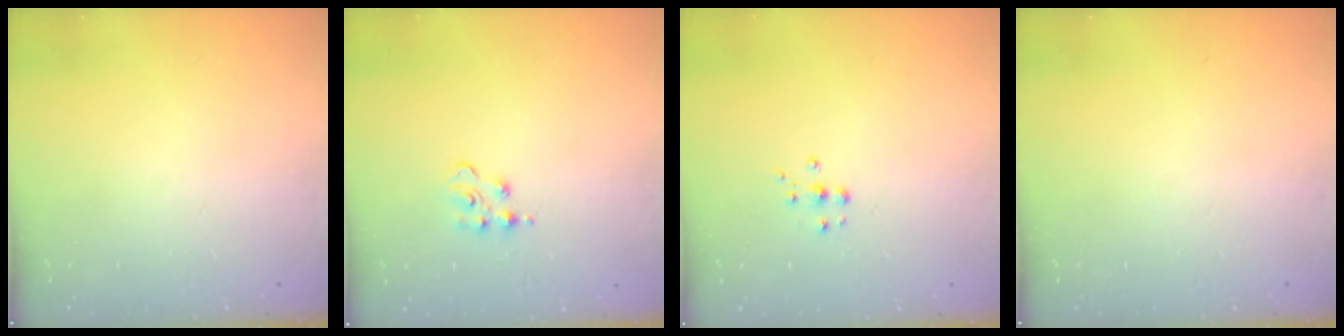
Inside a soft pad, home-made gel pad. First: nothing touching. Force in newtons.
{"total": 2.8, "press": 2.8, "slide": 0.3}
{"total": 5.3, "press": 5.3, "slide": 0.4}
{"total": 0.0}